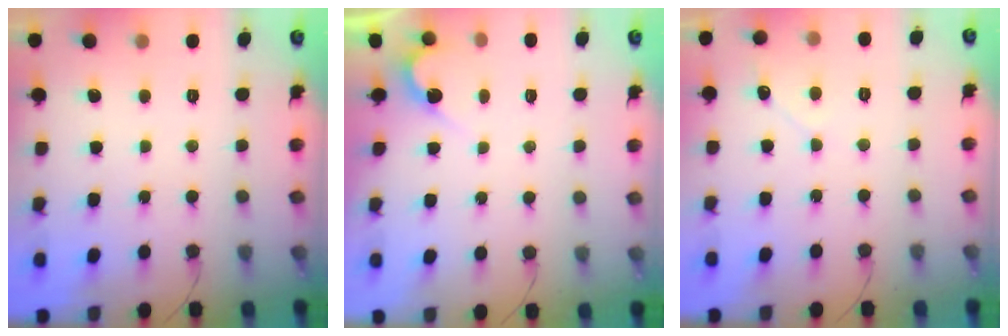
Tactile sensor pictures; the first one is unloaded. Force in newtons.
{"total": 2.7, "press": 2.7, "slide": 0.2}
{"total": 2.7, "press": 2.7, "slide": 0.3}